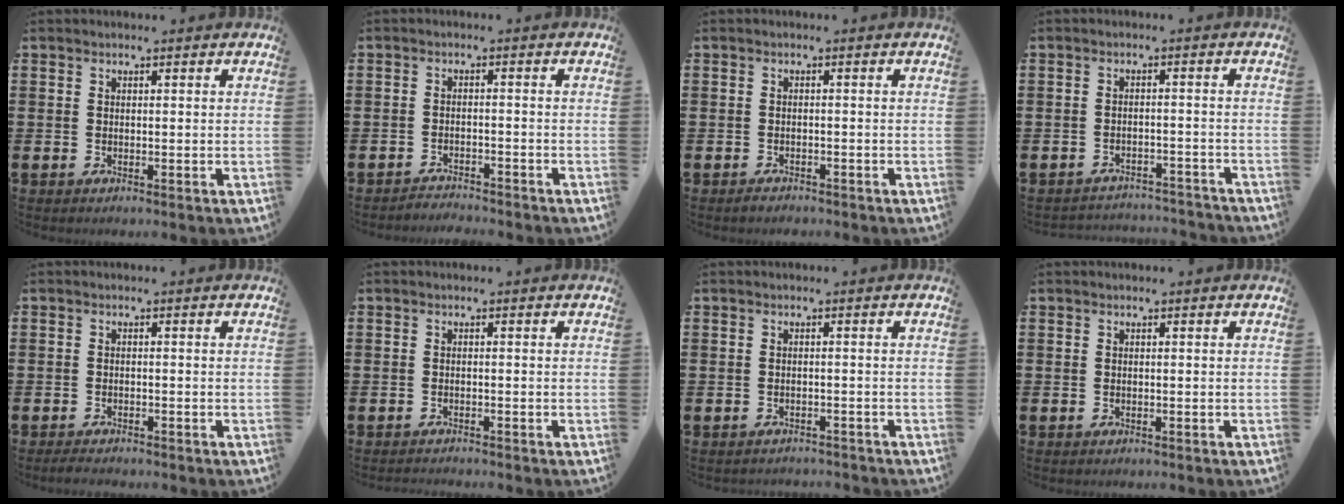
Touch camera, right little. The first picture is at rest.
{"total": 2.0, "force": [-2.0, 0.0, -0.2], "torque": [-0.002, 0.004, -0.045]}
{"total": 0.9, "force": [-0.8, 0.2, 0.1], "torque": [-0.005, -0.001, -0.018]}
{"total": 2.3, "force": [-2.3, 0.0, -0.3], "torque": [-0.002, 0.000, -0.050]}
{"total": 1.0, "force": [-1.0, 0.2, 0.2], "torque": [-0.006, -0.002, -0.021]}
{"total": 0.7, "force": [-0.7, -0.1, -0.1], "torque": [0.002, -0.004, -0.014]}
{"total": 0.8, "force": [-0.8, 0.0, -0.1], "torque": [0.000, -0.004, -0.017]}
{"total": 0.0}